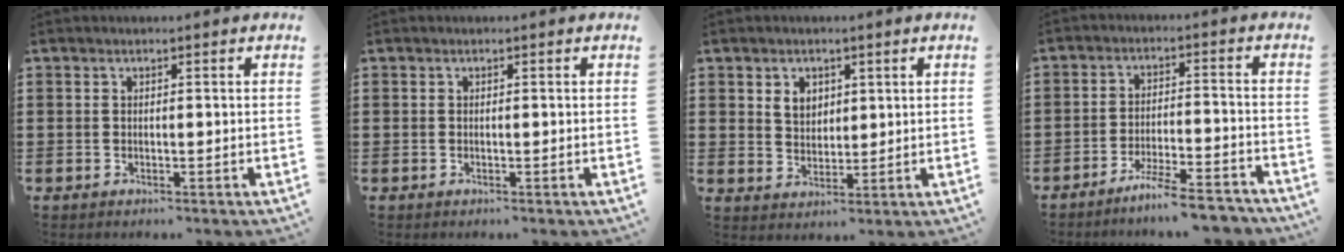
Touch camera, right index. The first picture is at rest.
{"total": 0.0}
{"total": 3.5, "force": [1.6, 2.6, 1.5], "torque": [-0.040, 0.010, 0.029]}
{"total": 6.6, "force": [-5.8, -0.1, 3.2], "torque": [-0.056, -0.008, -0.107]}